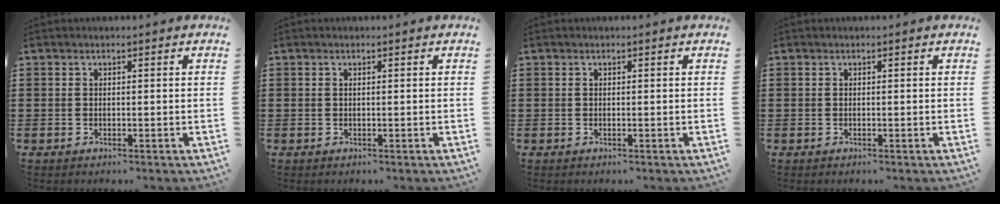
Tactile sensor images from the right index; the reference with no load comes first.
{"total": 0.0}
{"total": 0.0}
{"total": 0.0}